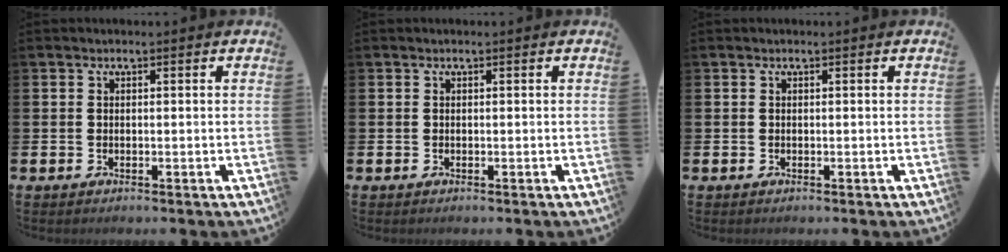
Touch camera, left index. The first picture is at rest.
{"total": 0.0}
{"total": 0.0}